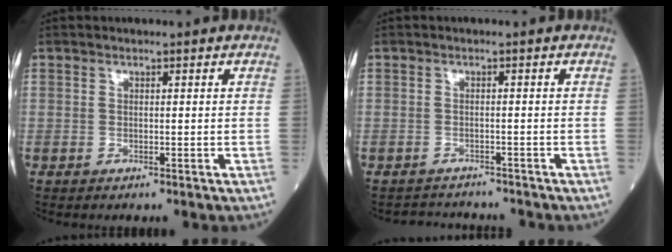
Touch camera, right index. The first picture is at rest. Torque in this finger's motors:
{"motor_torque": [0.02, 0.10, -0.10, 0.00]}